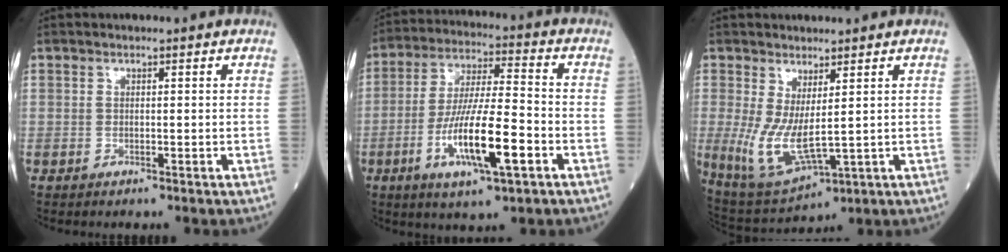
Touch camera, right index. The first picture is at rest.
{"total": 13.3, "force": [-4.6, 2.0, 12.4], "torque": [-0.234, -0.010, -0.081]}
{"total": 8.6, "force": [0.1, 2.7, 8.2], "torque": [-0.175, -0.018, 0.026]}